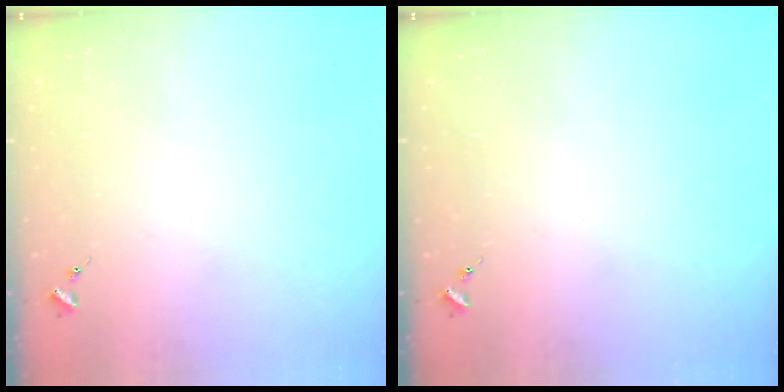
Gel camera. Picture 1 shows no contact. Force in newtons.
{"total": 0.0}